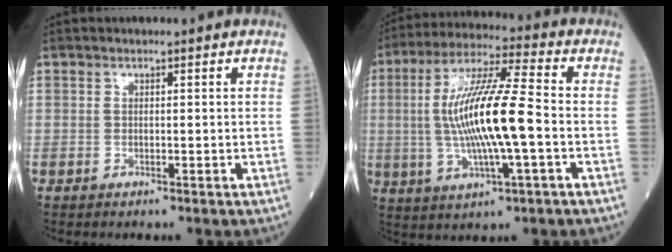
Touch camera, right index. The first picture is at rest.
{"total": 14.8, "force": [-1.3, 1.5, 14.7], "torque": [-0.288, 0.004, -0.024]}